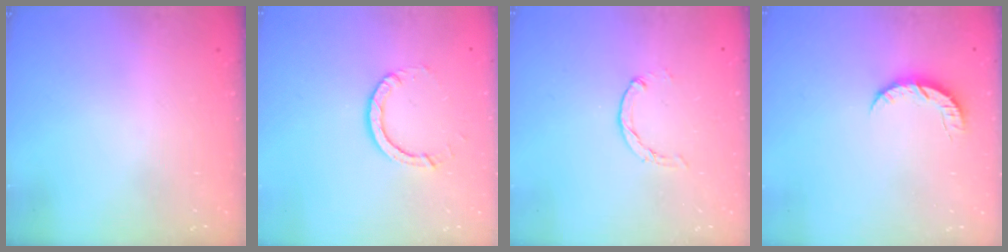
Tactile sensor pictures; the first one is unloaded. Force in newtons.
{"total": 5.6, "press": 5.6, "slide": 0.4}
{"total": 0.7, "press": 0.7, "slide": 0.2}
{"total": 6.5, "press": 6.5, "slide": 0.6}